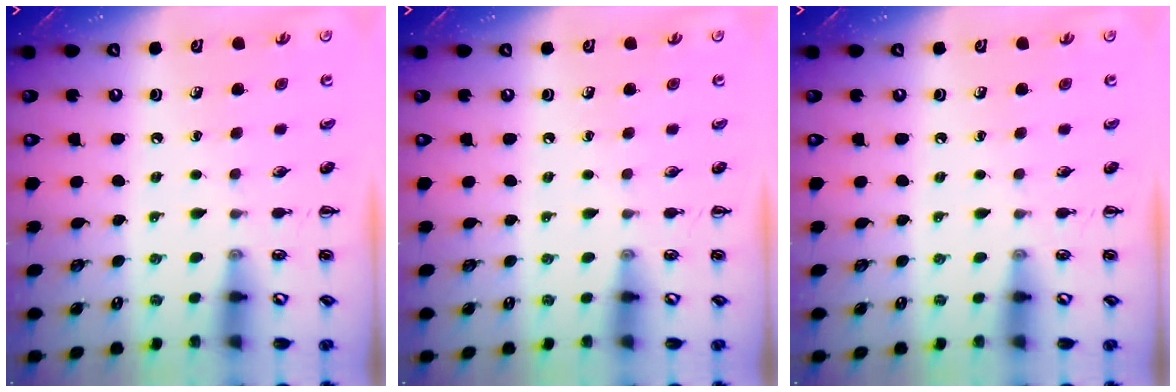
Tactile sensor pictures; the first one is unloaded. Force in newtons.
{"total": 0.0}
{"total": 0.0}